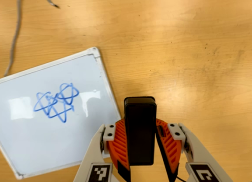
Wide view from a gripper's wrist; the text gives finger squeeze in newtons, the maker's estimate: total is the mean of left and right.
{"total": 5.9, "left": 5.6, "right": 6.2}